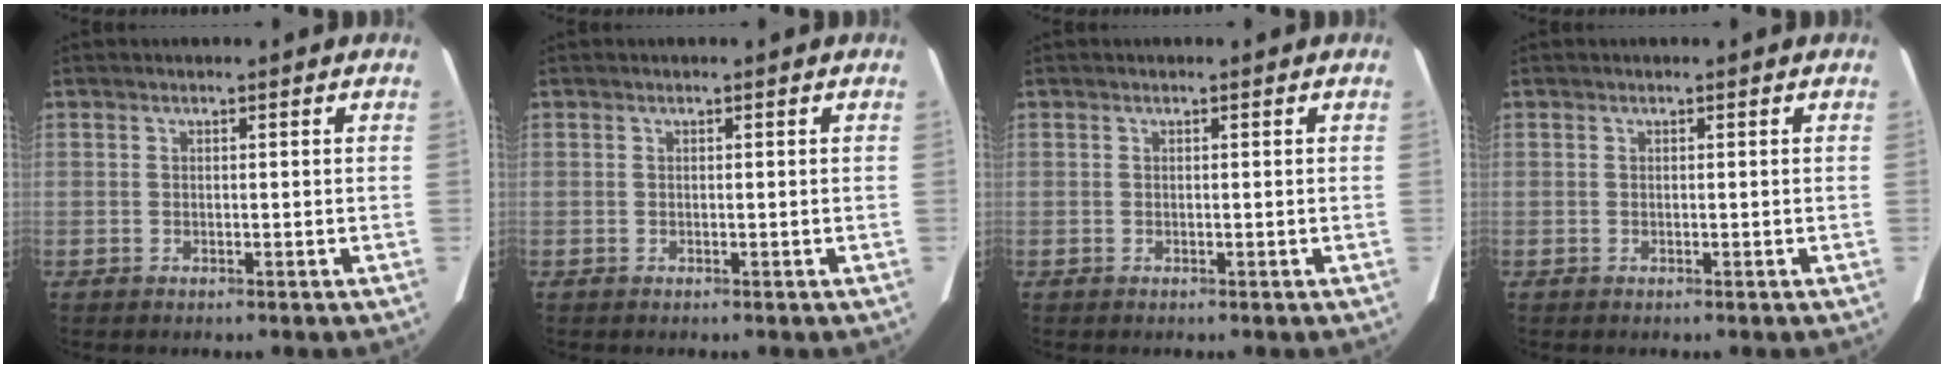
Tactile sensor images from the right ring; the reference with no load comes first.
{"total": 0.0}
{"total": 0.0}
{"total": 0.0}